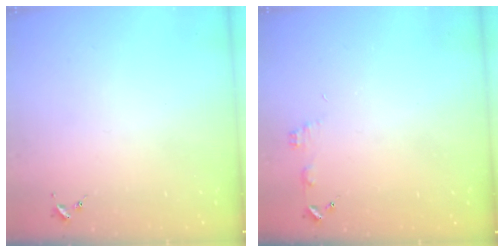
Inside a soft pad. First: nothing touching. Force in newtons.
{"total": 4.6, "press": 4.5, "slide": 0.4}